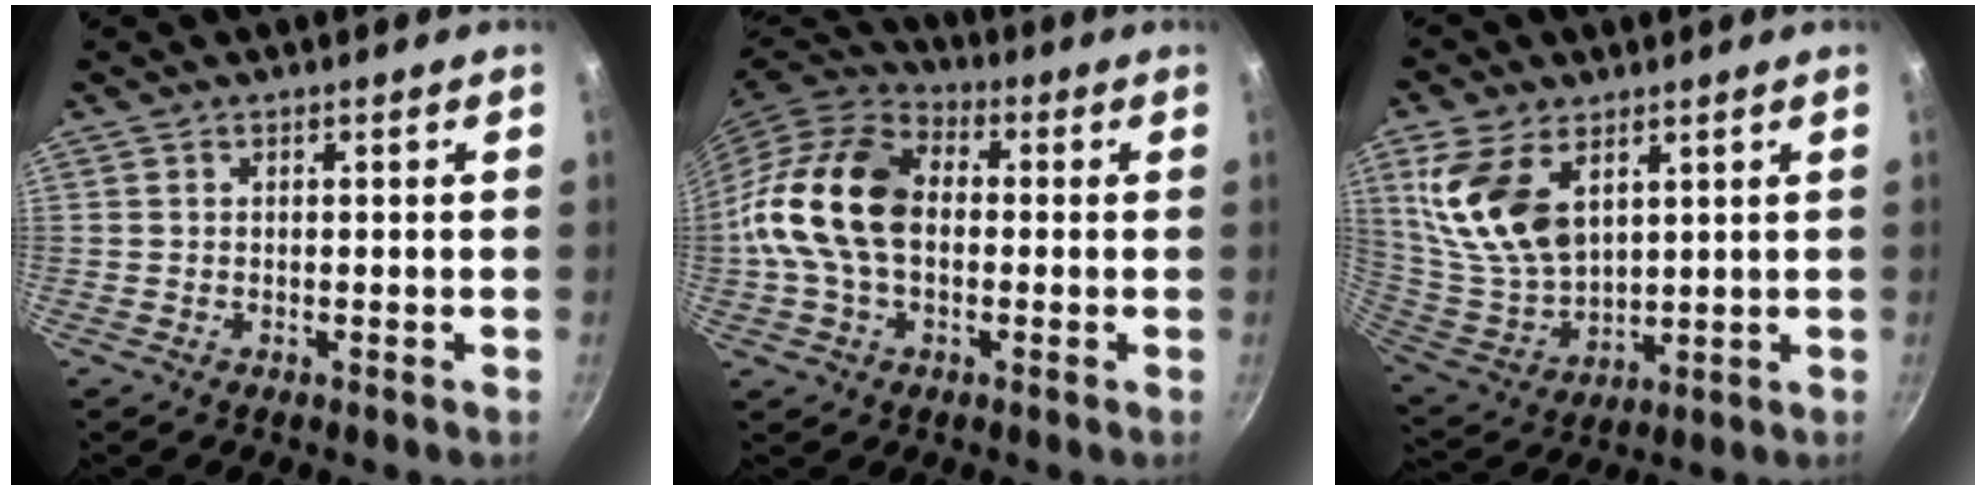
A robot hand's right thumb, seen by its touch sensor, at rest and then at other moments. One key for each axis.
{"total": 17.5, "fx": -0.2, "fy": 11.9, "fz": 12.9, "tx": -0.229, "ty": 0.035, "tz": -0.021}
{"total": 15.4, "fx": 6.3, "fy": 9.1, "fz": 10.6, "tx": -0.198, "ty": -0.033, "tz": 0.139}